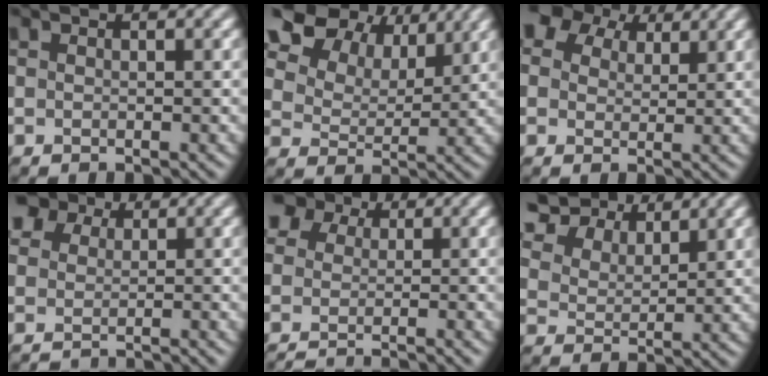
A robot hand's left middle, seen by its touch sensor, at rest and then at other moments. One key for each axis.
{"total": 11.2, "fx": 7.3, "fy": 6.5, "fz": 5.4, "tx": -0.133, "ty": 0.009, "tz": 0.141}
{"total": 5.8, "fx": 3.9, "fy": 3.6, "fz": 2.3, "tx": -0.054, "ty": 0.010, "tz": 0.059}
{"total": 4.4, "fx": 1.0, "fy": 3.9, "fz": 1.8, "tx": -0.015, "ty": 0.002, "tz": 0.012}
{"total": 4.7, "fx": -1.4, "fy": 3.7, "fz": 2.5, "tx": -0.019, "ty": -0.007, "tz": -0.018}
{"total": 8.2, "fx": 6.5, "fy": 3.8, "fz": 3.1, "tx": -0.091, "ty": 0.007, "tz": 0.119}